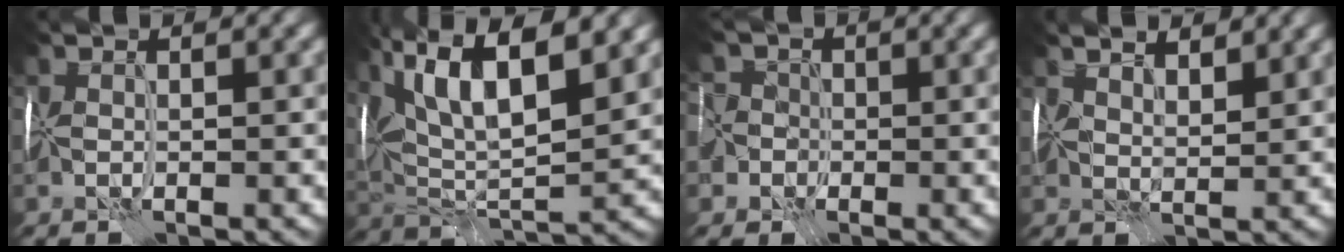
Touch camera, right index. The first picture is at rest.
{"total": 12.0, "force": [5.7, 4.2, 9.7], "torque": [-0.174, 0.011, 0.101]}
{"total": 8.7, "force": [-3.1, 7.2, 3.6], "torque": [-0.079, -0.006, -0.094]}
{"total": 3.3, "force": [2.5, 1.2, 1.7], "torque": [-0.029, 0.006, 0.039]}